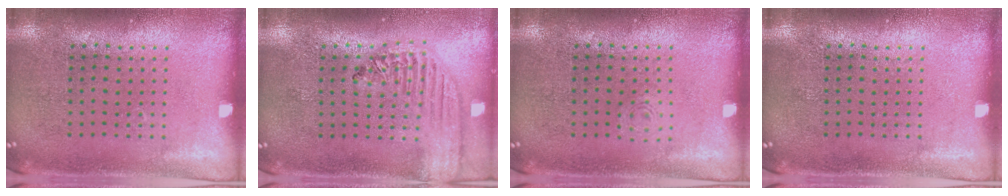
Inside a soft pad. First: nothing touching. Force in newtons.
{"total": 2.0, "press": 1.8, "slide": 0.9}
{"total": 0.6, "press": 0.6, "slide": 0.1}
{"total": 0.0}